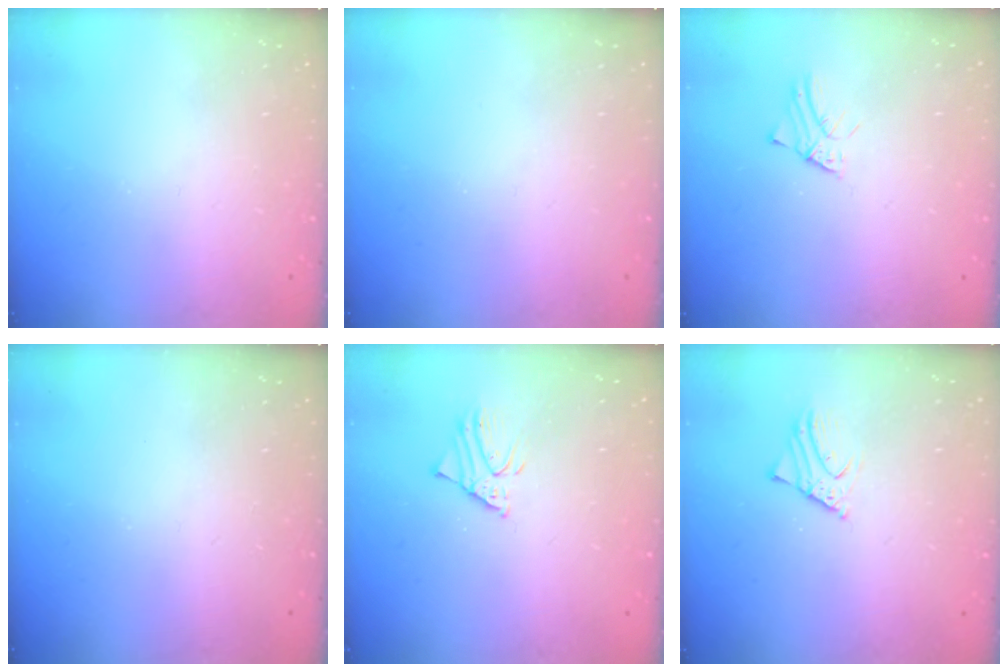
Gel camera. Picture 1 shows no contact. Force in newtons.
{"total": 0.0}
{"total": 1.2, "press": 1.2, "slide": 0.1}
{"total": 0.0}
{"total": 2.0, "press": 2.0, "slide": 0.1}
{"total": 2.1, "press": 2.1, "slide": 0.1}